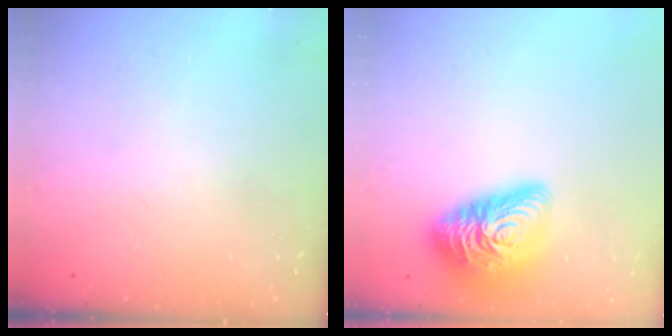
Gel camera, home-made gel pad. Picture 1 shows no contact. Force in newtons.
{"total": 18.6, "press": 18.6, "slide": 1.2}